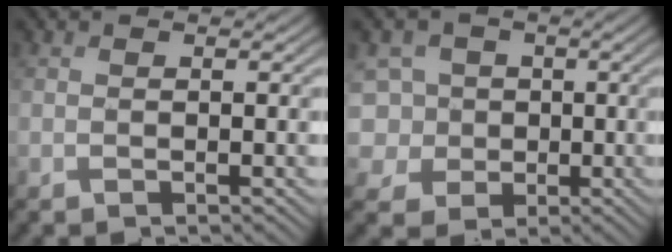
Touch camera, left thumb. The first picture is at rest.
{"total": 7.9, "force": [0.0, 7.4, 2.7], "torque": [-0.093, 0.018, -0.032]}